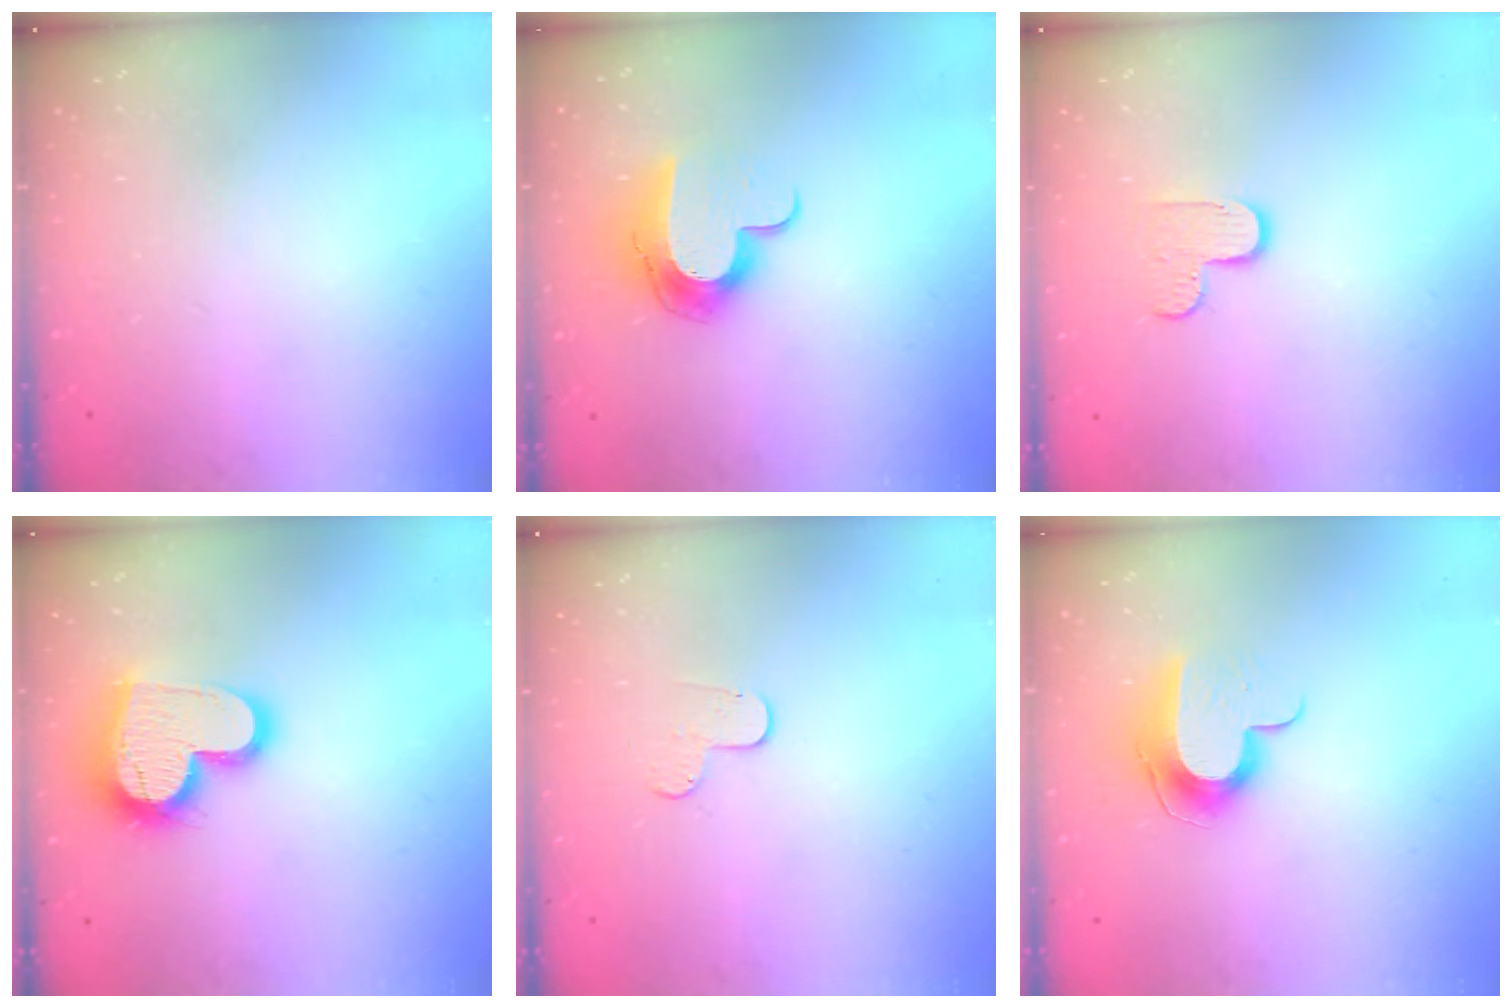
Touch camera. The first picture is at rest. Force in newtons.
{"total": 11.3, "press": 11.3, "slide": 0.2}
{"total": 6.2, "press": 6.2, "slide": 0.3}
{"total": 18.2, "press": 18.1, "slide": 1.5}
{"total": 4.5, "press": 4.5, "slide": 0.4}
{"total": 10.2, "press": 10.2, "slide": 0.6}